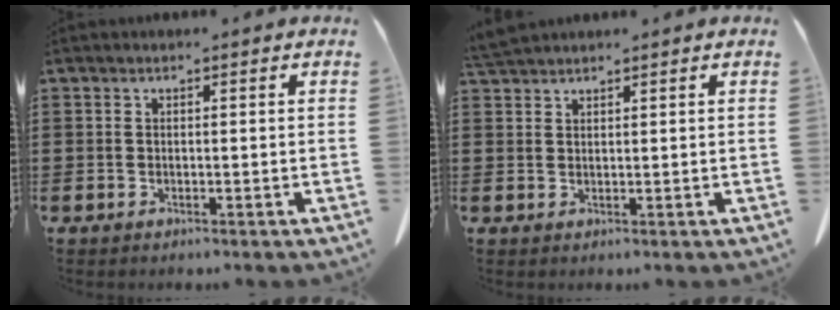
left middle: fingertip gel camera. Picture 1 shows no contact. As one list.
[{"total": 2.5, "force": [2.4, 0.2, 0.7], "torque": [-0.020, -0.001, 0.048]}]